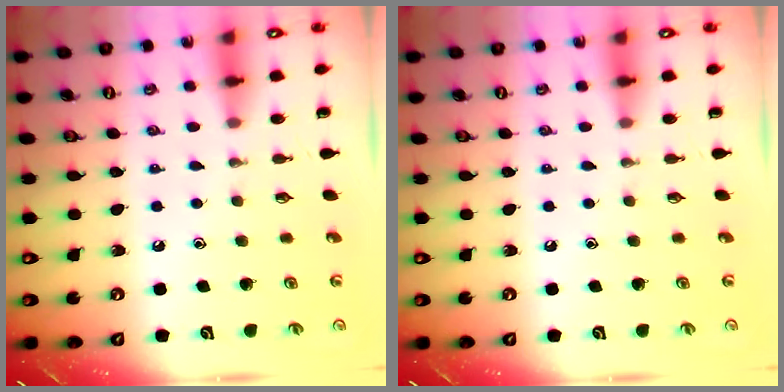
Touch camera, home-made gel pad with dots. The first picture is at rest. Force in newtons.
{"total": 0.0}